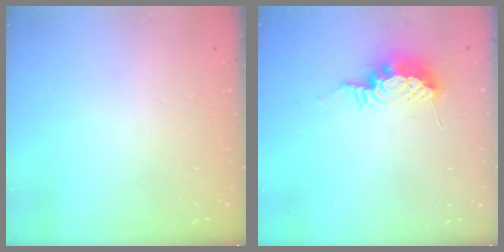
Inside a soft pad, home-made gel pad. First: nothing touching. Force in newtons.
{"total": 8.9, "press": 8.9, "slide": 0.4}